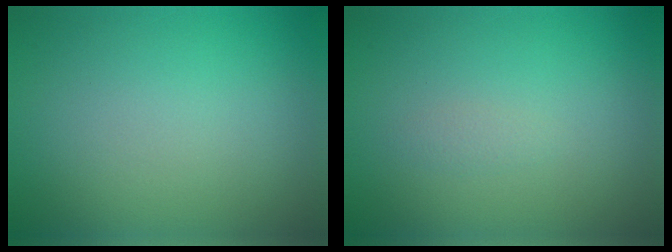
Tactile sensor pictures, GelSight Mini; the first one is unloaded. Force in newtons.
{"total": 0.6, "press": 0.6, "slide": 0.1}